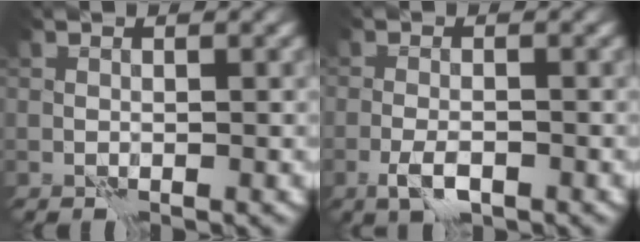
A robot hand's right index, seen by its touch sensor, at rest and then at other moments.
{"total": 2.3, "force": [-1.2, 0.8, 1.9], "torque": [-0.041, -0.002, -0.025]}